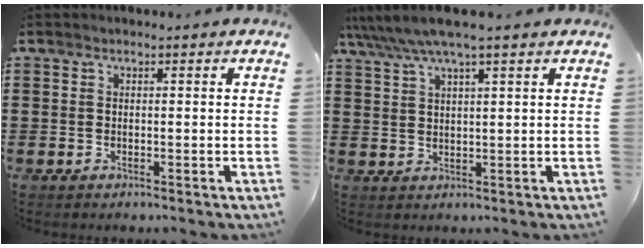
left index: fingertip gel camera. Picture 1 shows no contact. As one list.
[{"total": 4.8, "force": [3.7, 0.1, 3.0], "torque": [-0.069, -0.009, 0.065]}]